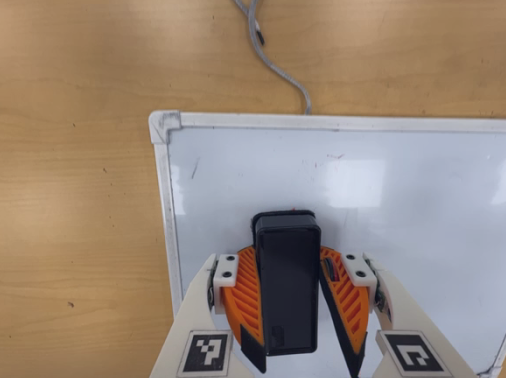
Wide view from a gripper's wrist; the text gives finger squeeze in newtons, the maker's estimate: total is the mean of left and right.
{"total": 14.9, "left": 17.8, "right": 12.0}